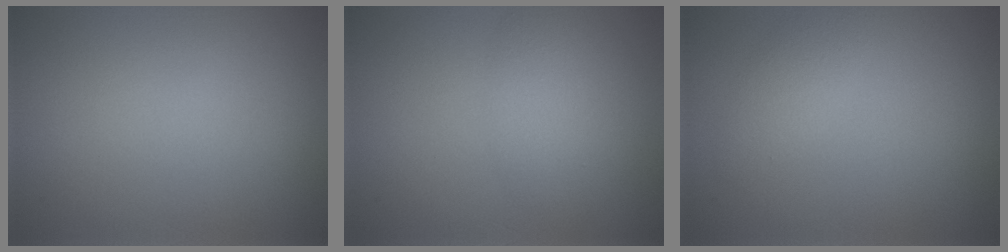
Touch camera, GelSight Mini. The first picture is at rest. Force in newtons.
{"total": 2.2, "press": 2.2, "slide": 0.0}
{"total": 1.8, "press": 1.8, "slide": 0.1}